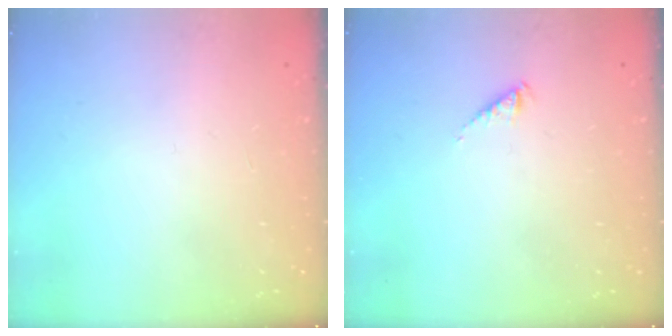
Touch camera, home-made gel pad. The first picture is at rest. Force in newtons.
{"total": 2.3, "press": 2.3, "slide": 0.4}